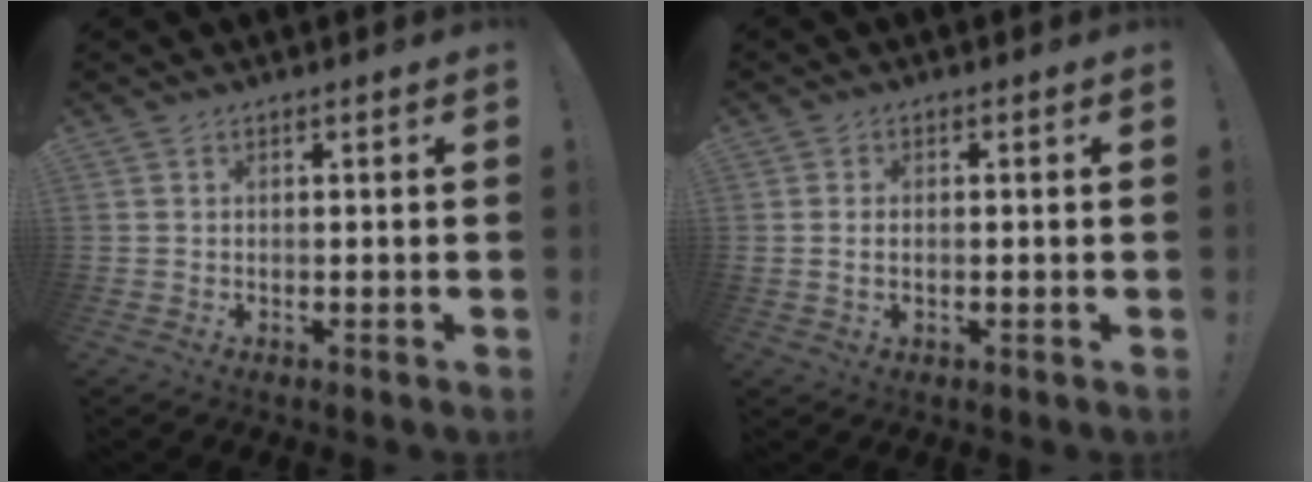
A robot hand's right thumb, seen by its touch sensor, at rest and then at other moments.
{"total": 1.5, "force": [0.1, 0.8, 1.2], "torque": [-0.025, 0.002, 0.002]}